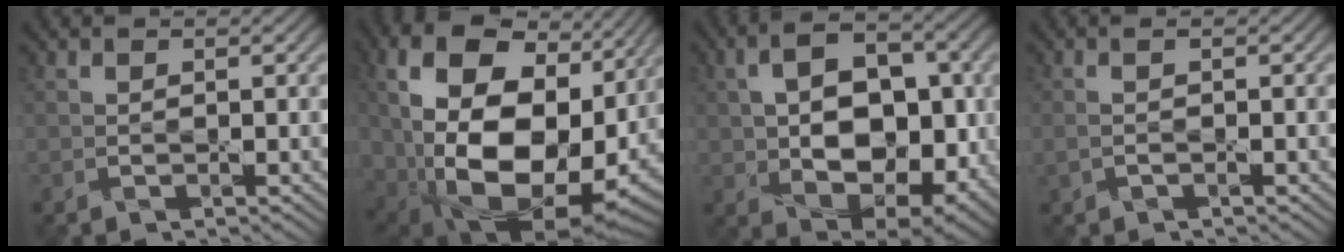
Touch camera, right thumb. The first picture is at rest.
{"total": 20.7, "force": [2.6, 14.4, 14.6], "torque": [-0.320, -0.031, 0.074]}
{"total": 14.5, "force": [-0.1, 9.1, 11.2], "torque": [-0.190, -0.007, 0.015]}
{"total": 1.3, "force": [-0.1, 0.2, 1.2], "torque": [-0.028, 0.003, -0.006]}